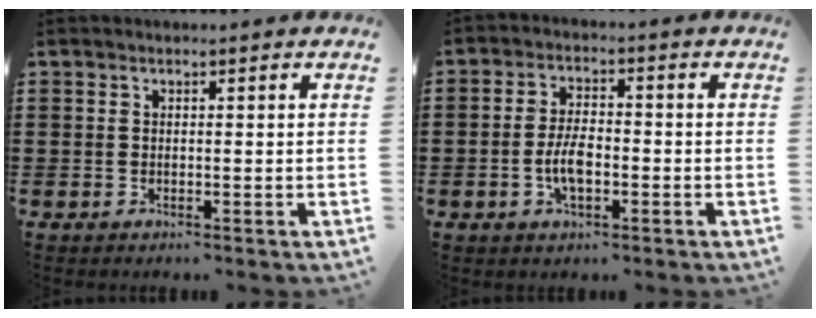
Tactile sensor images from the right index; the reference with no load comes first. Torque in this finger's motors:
{"motor_torque": [1.07, 1.07, 0.19, 0.05]}